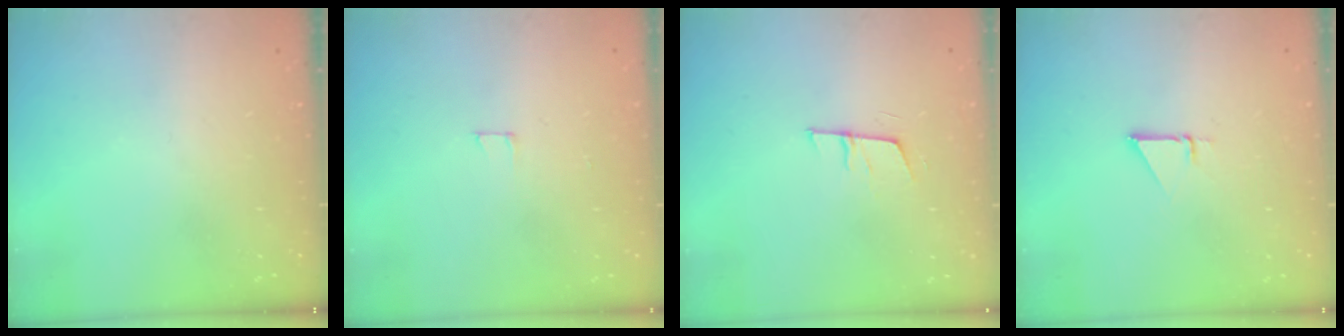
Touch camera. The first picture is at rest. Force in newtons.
{"total": 2.5, "press": 2.5, "slide": 0.2}
{"total": 6.2, "press": 5.6, "slide": 2.7}
{"total": 1.4, "press": 1.4, "slide": 0.0}